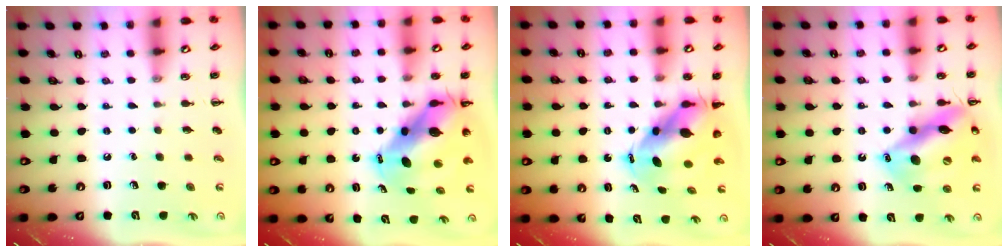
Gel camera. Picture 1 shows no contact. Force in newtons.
{"total": 12.4, "press": 11.7, "slide": 3.9}
{"total": 7.5, "press": 7.3, "slide": 1.9}
{"total": 16.6, "press": 16.4, "slide": 2.4}